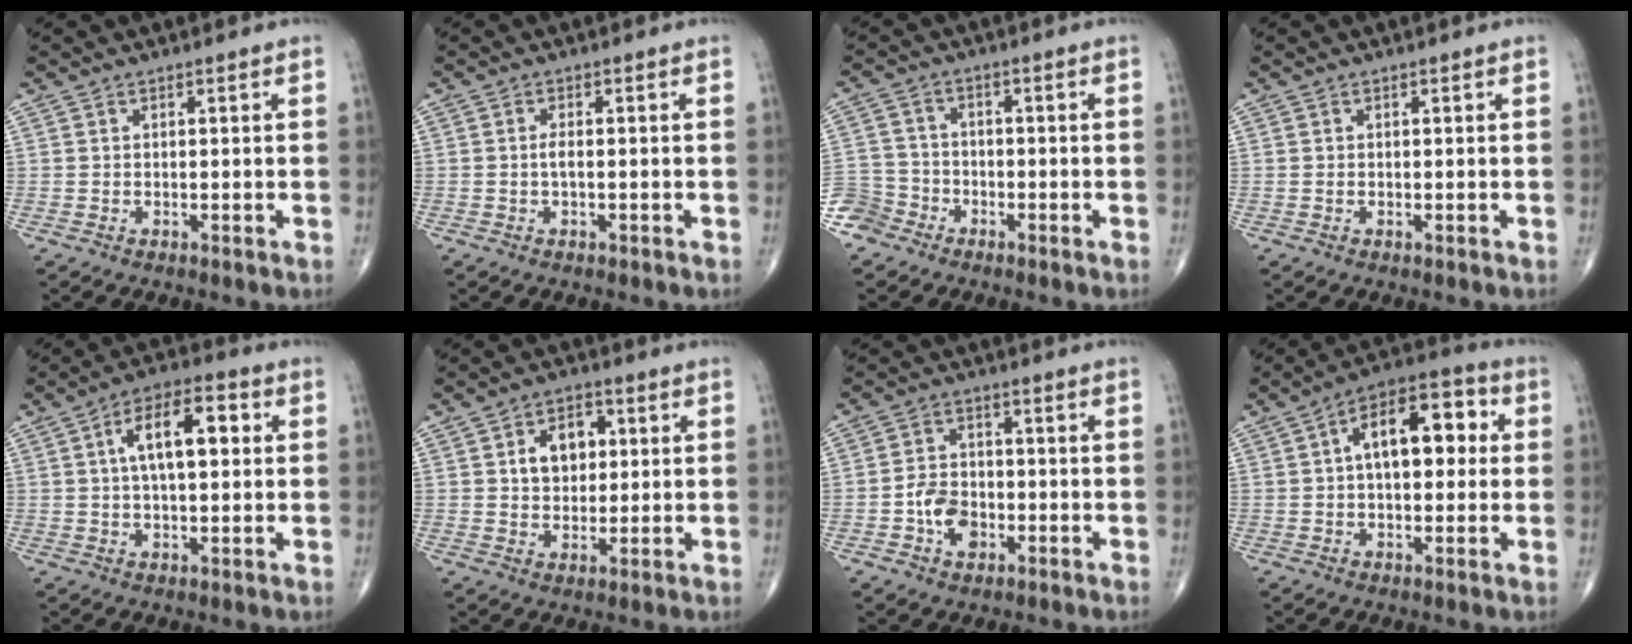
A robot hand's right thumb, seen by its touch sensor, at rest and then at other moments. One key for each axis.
{"total": 1.4, "fx": -0.2, "fy": 0.6, "fz": 1.3, "tx": -0.020, "ty": 0.003, "tz": -0.006}
{"total": 5.9, "fx": -4.1, "fy": 4.2, "fz": 0.2, "tx": 0.016, "ty": 0.026, "tz": -0.090}
{"total": 0.0}
{"total": 11.3, "fx": 2.2, "fy": 5.1, "fz": 9.8, "tx": -0.152, "ty": 0.021, "tz": 0.030}
{"total": 8.0, "fx": 1.8, "fy": 5.6, "fz": 5.4, "tx": -0.053, "ty": 0.003, "tz": 0.025}
{"total": 6.6, "fx": -2.3, "fy": 4.6, "fz": 4.2, "tx": -0.052, "ty": 0.019, "tz": -0.045}
{"total": 13.7, "fx": 2.1, "fy": 7.3, "fz": 11.4, "tx": -0.150, "ty": 0.034, "tz": 0.022}